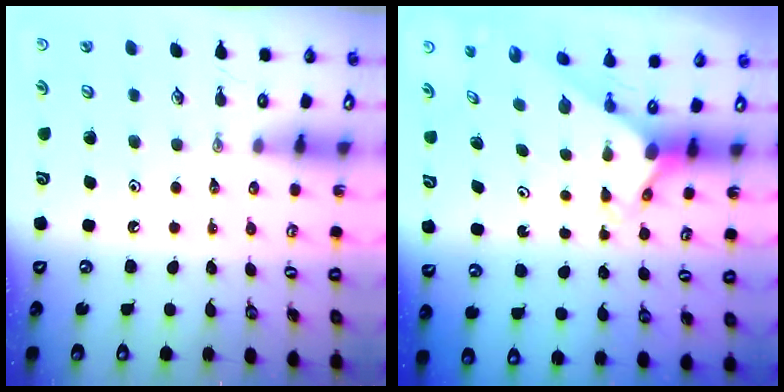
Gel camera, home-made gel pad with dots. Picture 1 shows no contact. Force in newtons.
{"total": 3.0, "press": 3.0, "slide": 0.3}